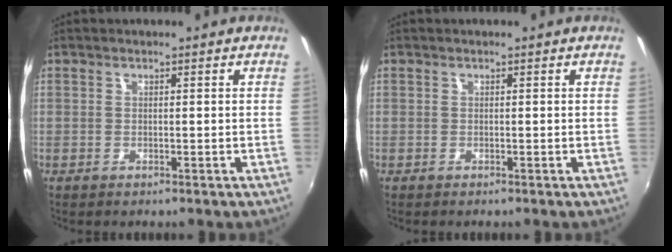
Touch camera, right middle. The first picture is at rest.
{"total": 0.0}